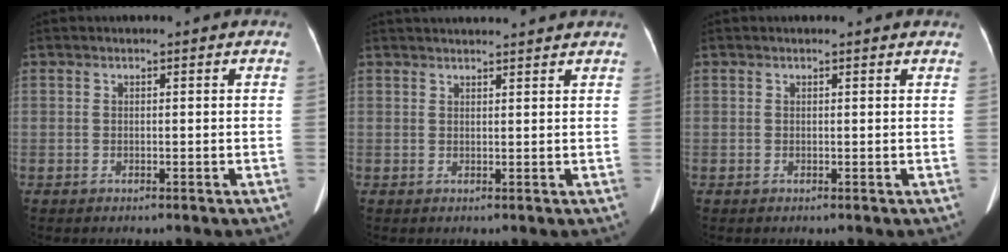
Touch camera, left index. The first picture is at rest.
{"total": 9.1, "force": [8.6, 0.3, 2.9], "torque": [-0.040, 0.031, 0.103]}
{"total": 2.5, "force": [2.3, 0.5, 0.8], "torque": [-0.014, 0.009, 0.014]}